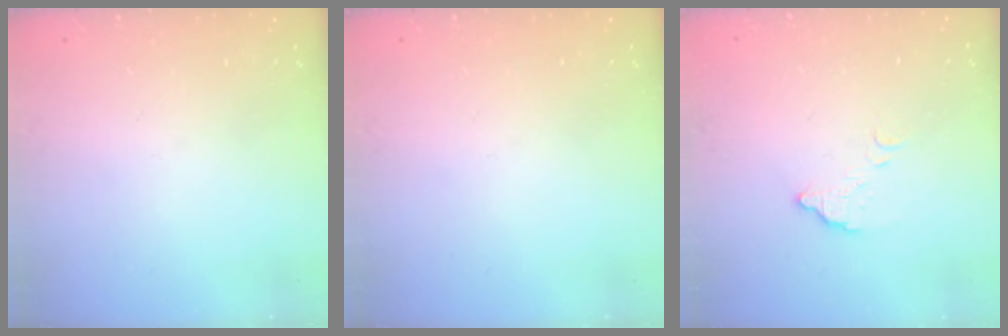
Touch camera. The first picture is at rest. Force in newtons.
{"total": 0.0}
{"total": 6.0, "press": 6.0, "slide": 0.4}